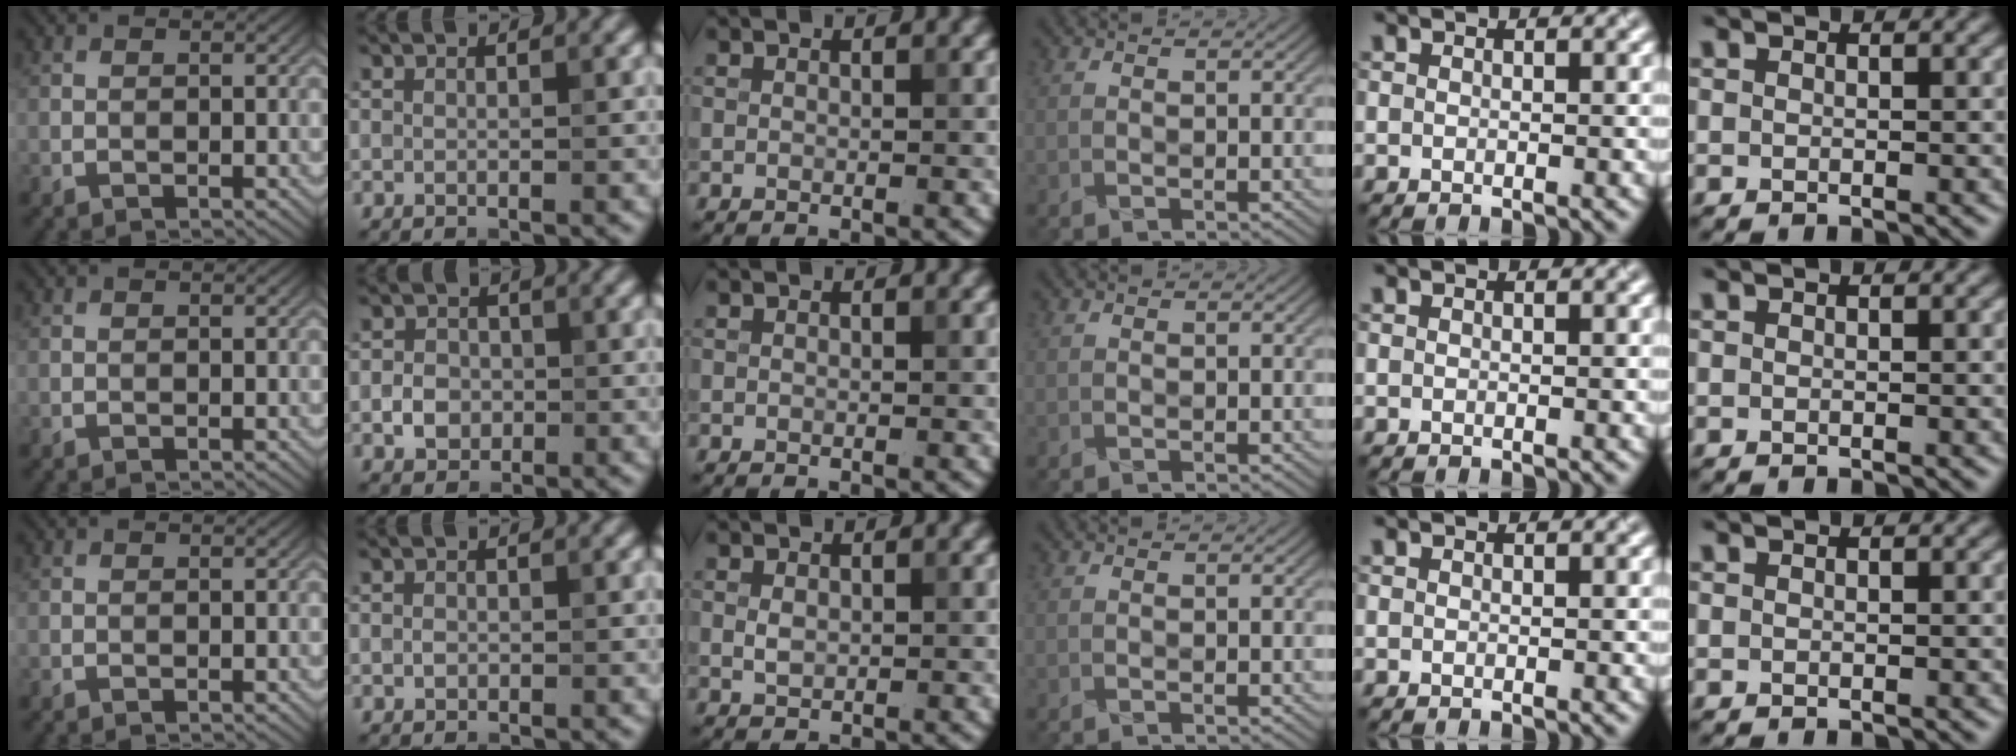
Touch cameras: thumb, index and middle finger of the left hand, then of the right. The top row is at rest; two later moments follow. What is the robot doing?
{"motion": "fold", "object": "envelope"}